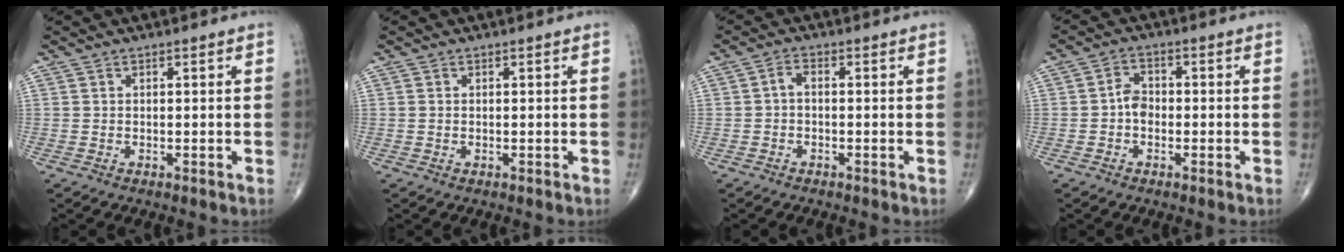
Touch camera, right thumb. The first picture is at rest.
{"total": 0.0}
{"total": 1.9, "force": [-0.4, 1.0, 1.5], "torque": [-0.023, 0.010, -0.013]}
{"total": 3.3, "force": [-0.8, 2.4, 2.0], "torque": [-0.021, 0.015, -0.025]}